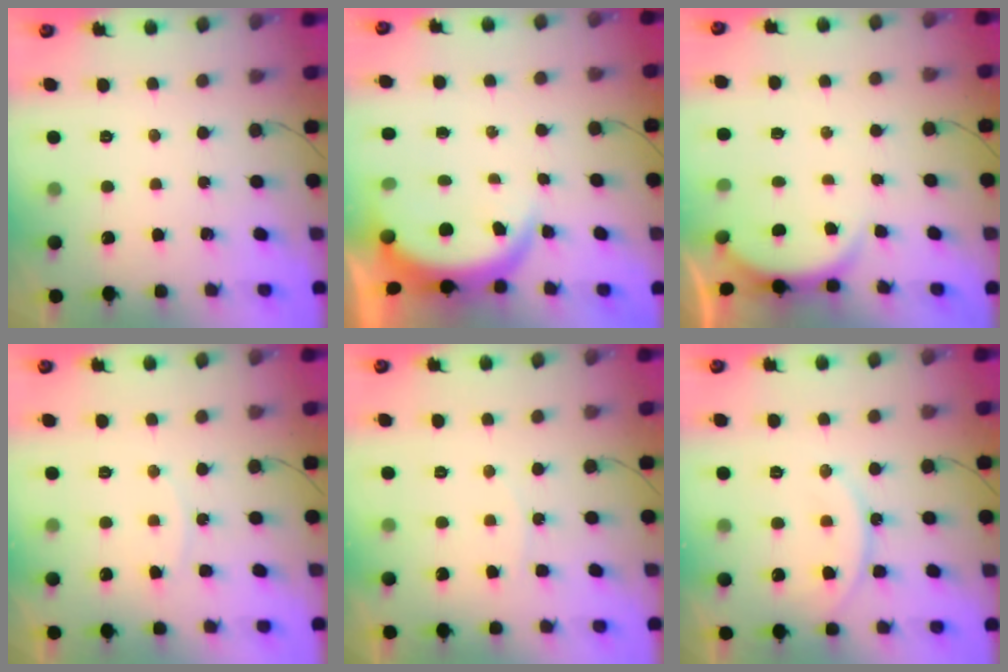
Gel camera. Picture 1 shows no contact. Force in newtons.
{"total": 7.3, "press": 7.3, "slide": 0.7}
{"total": 3.0, "press": 2.9, "slide": 0.6}
{"total": 7.5, "press": 7.5, "slide": 0.5}
{"total": 4.5, "press": 4.4, "slide": 0.4}
{"total": 12.7, "press": 12.6, "slide": 1.2}